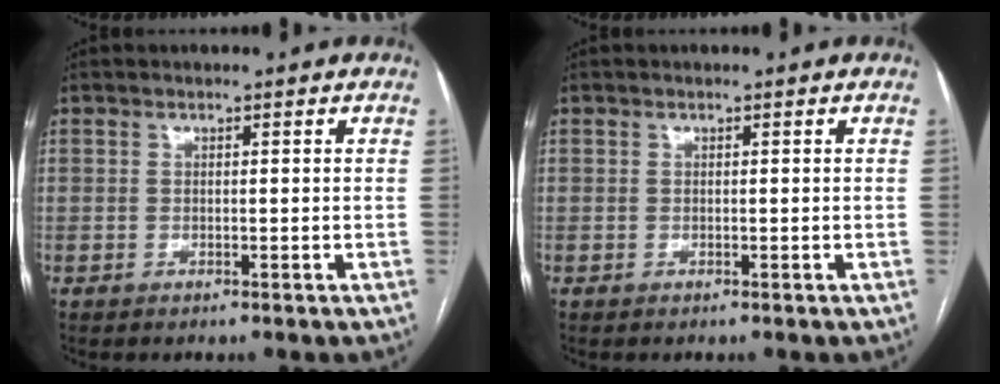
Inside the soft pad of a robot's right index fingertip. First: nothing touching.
{"total": 0.0}